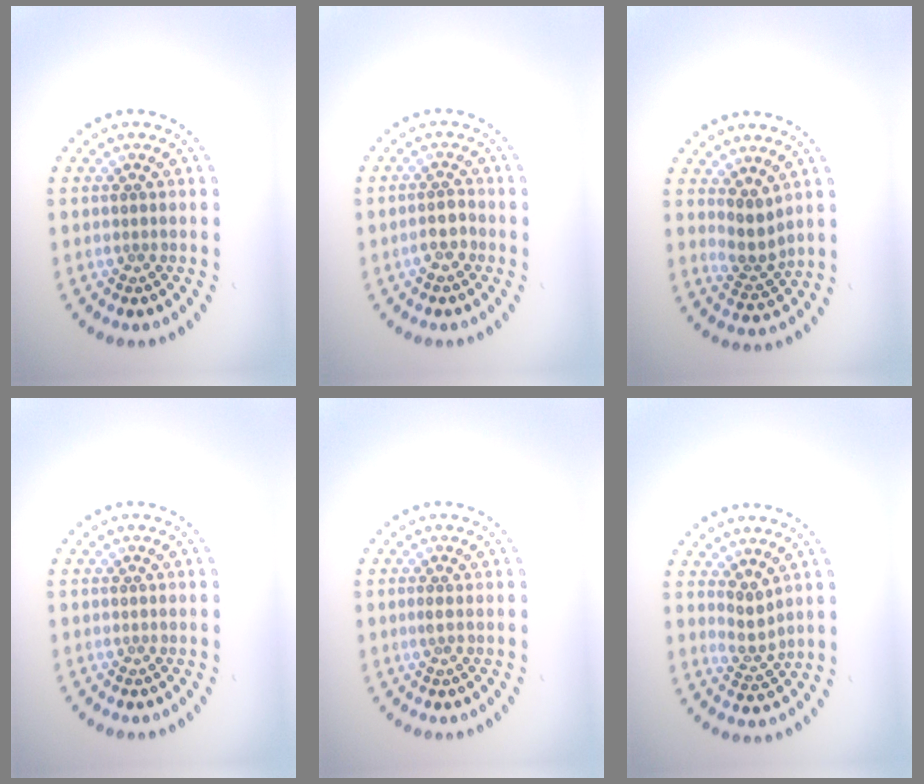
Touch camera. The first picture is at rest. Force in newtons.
{"total": 1.6, "press": 1.4, "slide": 0.8}
{"total": 2.5, "press": 2.0, "slide": 1.5}
{"total": 0.0}
{"total": 0.7, "press": 0.4, "slide": 0.5}
{"total": 2.0, "press": 1.6, "slide": 1.2}